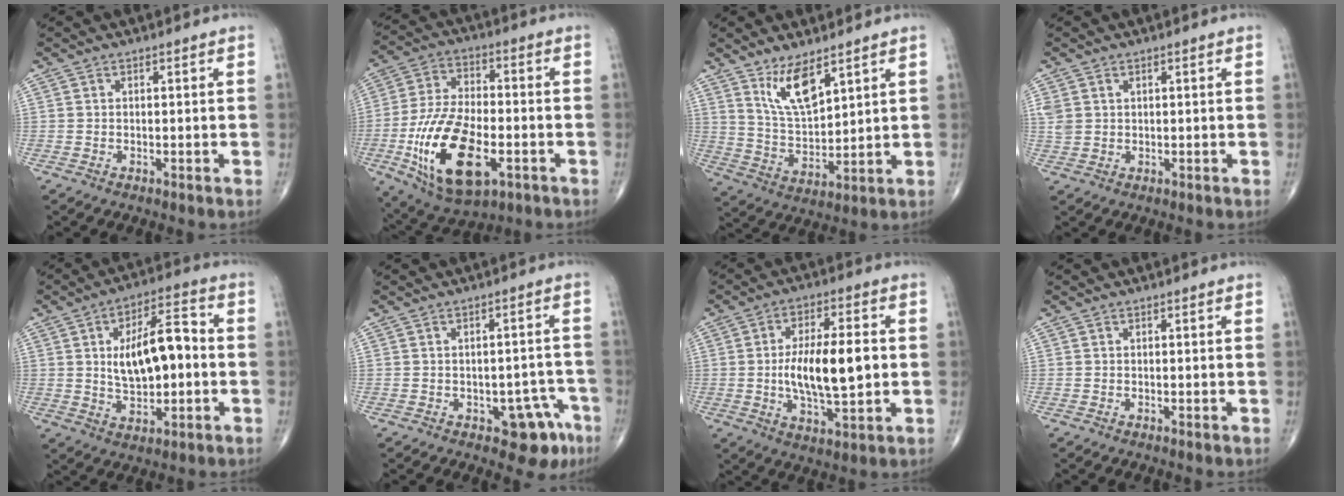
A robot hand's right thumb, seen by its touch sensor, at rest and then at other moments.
{"total": 20.1, "force": [-6.3, 9.9, 16.3], "torque": [-0.308, 0.011, -0.100]}
{"total": 9.3, "force": [5.8, 3.3, 6.5], "torque": [-0.111, -0.043, 0.122]}
{"total": 3.1, "force": [1.1, 2.4, 1.6], "torque": [-0.035, 0.001, 0.029]}
{"total": 13.7, "force": [0.6, 6.5, 12.1], "torque": [-0.180, 0.022, 0.010]}
{"total": 7.2, "force": [-3.7, 3.9, 4.8], "torque": [-0.024, 0.025, -0.041]}
{"total": 14.1, "force": [-0.2, 5.4, 13.0], "torque": [-0.218, 0.003, 0.000]}
{"total": 0.0}